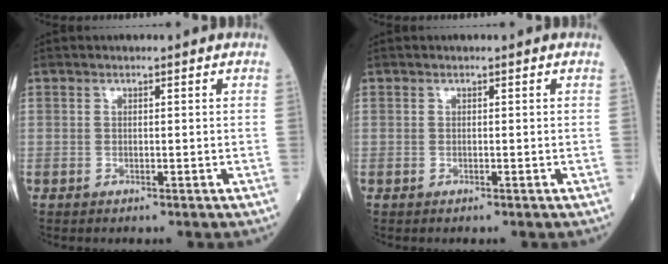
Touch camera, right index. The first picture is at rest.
{"total": 0.0}